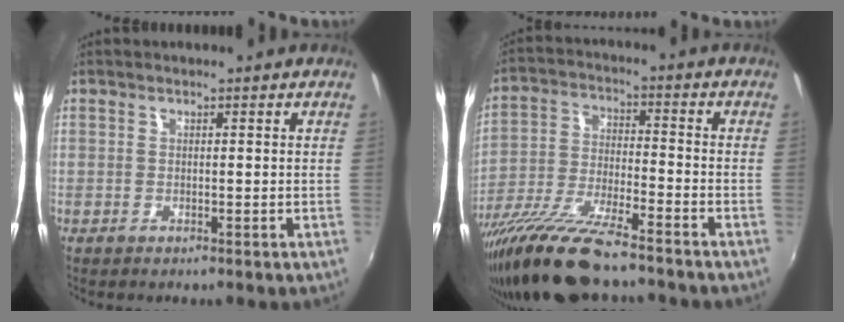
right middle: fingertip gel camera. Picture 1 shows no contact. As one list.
[{"total": 16.0, "force": [-12.6, 2.5, 9.5], "torque": [-0.196, -0.037, -0.233]}]